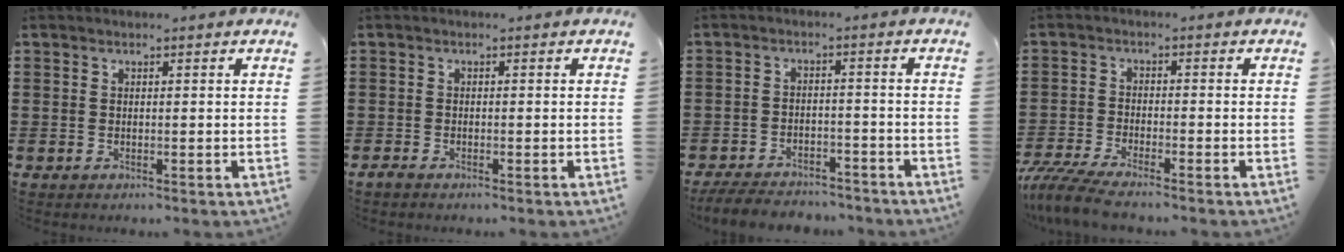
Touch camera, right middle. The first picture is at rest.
{"total": 1.0, "force": [-0.9, 0.3, 0.4], "torque": [-0.017, -0.004, -0.020]}
{"total": 5.2, "force": [-5.1, 1.1, 0.6], "torque": [-0.020, 0.009, -0.106]}
{"total": 5.3, "force": [-4.9, 0.4, 2.0], "torque": [-0.060, -0.013, -0.100]}